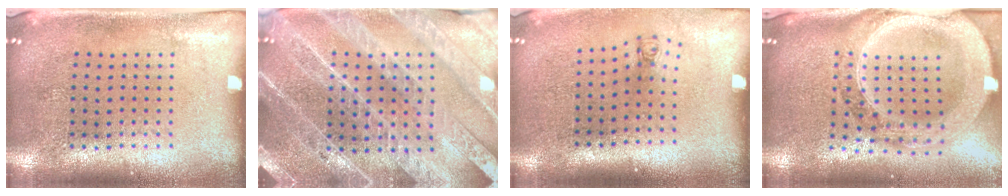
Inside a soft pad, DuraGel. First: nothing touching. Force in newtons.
{"total": 4.2, "press": 3.8, "slide": 1.8}
{"total": 0.8, "press": 0.3, "slide": 0.7}
{"total": 3.3, "press": 2.7, "slide": 1.9}